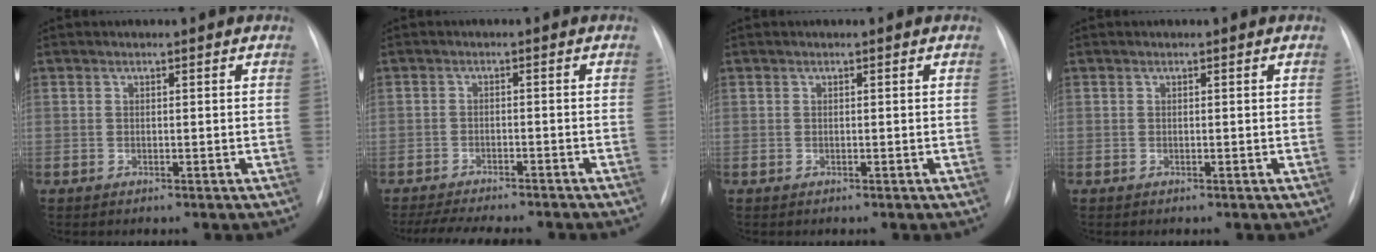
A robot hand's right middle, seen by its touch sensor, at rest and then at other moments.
{"total": 11.1, "force": [-9.8, 2.6, 4.5], "torque": [-0.072, -0.005, -0.136]}
{"total": 0.0}
{"total": 0.0}